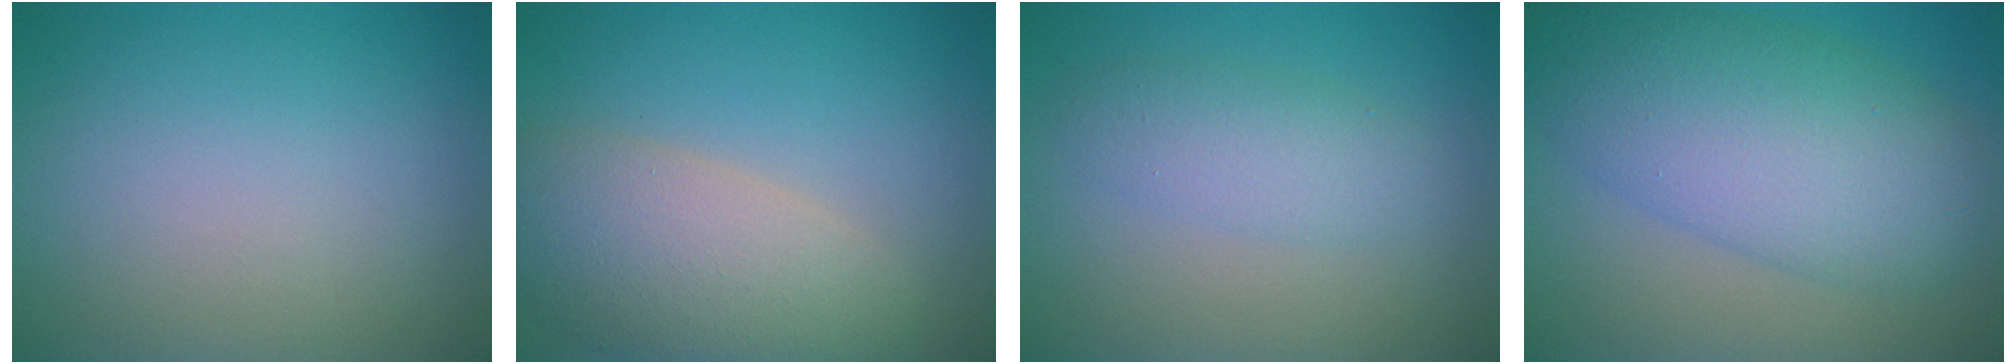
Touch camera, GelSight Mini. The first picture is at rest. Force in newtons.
{"total": 7.5, "press": 7.5, "slide": 0.7}
{"total": 2.8, "press": 2.8, "slide": 0.1}
{"total": 9.5, "press": 9.5, "slide": 0.2}